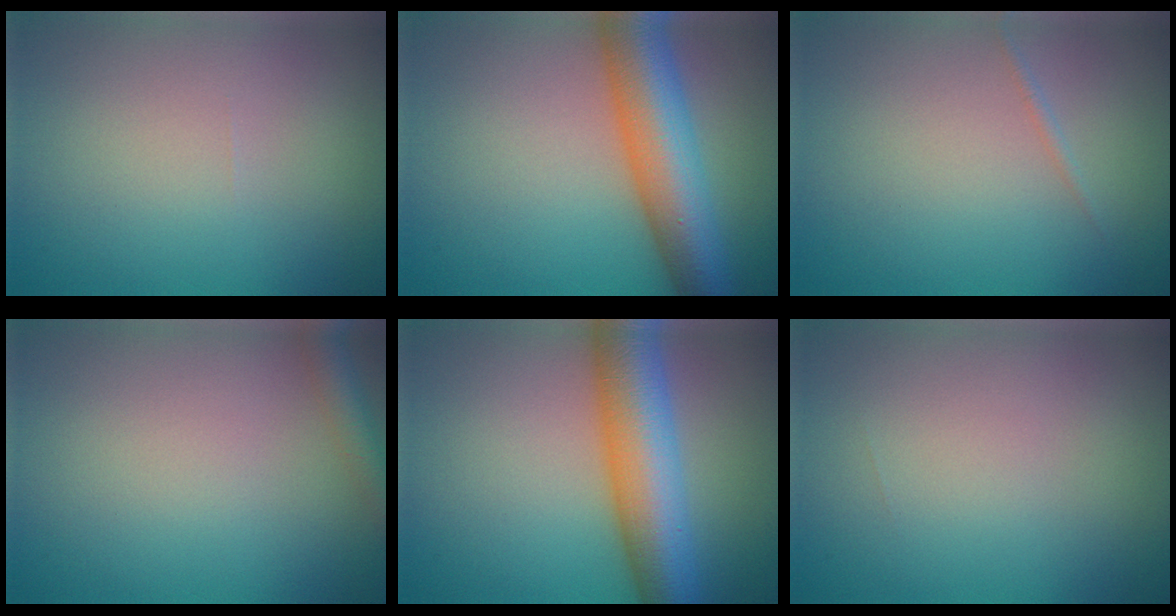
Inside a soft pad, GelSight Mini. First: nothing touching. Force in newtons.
{"total": 9.2, "press": 9.2, "slide": 0.2}
{"total": 0.6, "press": 0.6, "slide": 0.1}
{"total": 2.4, "press": 2.4, "slide": 0.1}
{"total": 9.3, "press": 9.3, "slide": 0.3}
{"total": 0.0}